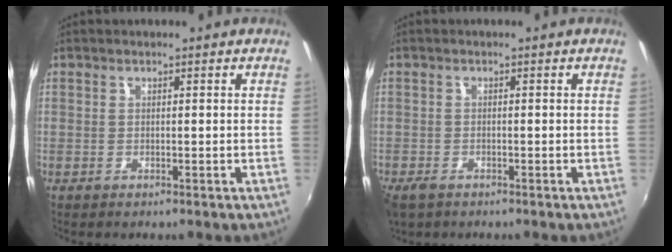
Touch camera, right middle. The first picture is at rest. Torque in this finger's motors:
{"motor_torque": [0.72, -0.72, 0.17, 0.04]}